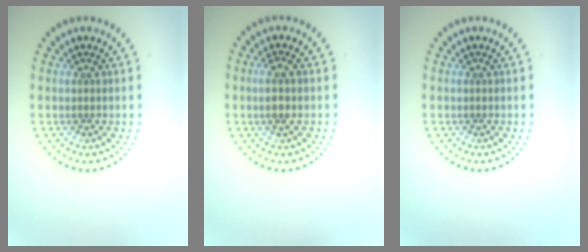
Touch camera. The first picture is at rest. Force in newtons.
{"total": 1.5, "press": 1.3, "slide": 0.8}
{"total": 0.0}